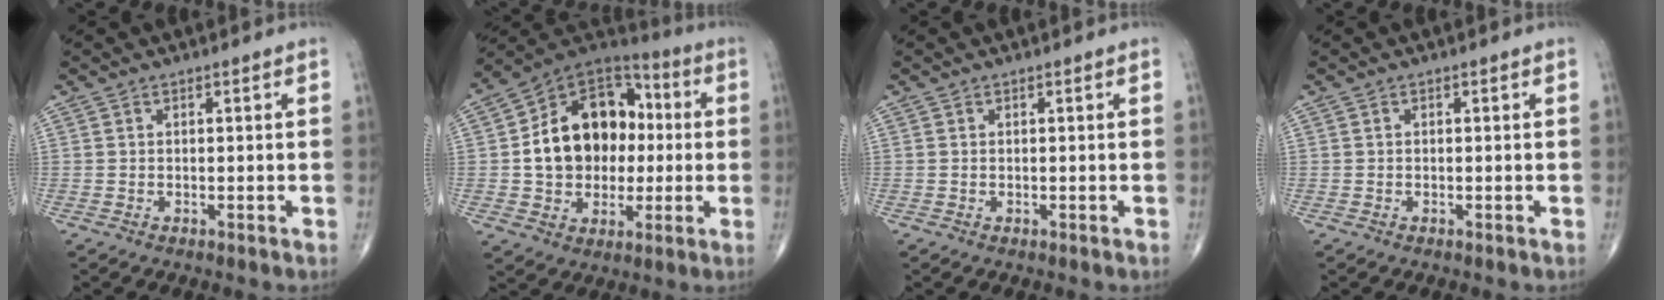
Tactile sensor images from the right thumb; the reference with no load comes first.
{"total": 19.4, "force": [0.6, 14.7, 12.7], "torque": [-0.163, 0.033, 0.010]}
{"total": 0.0}
{"total": 0.0}